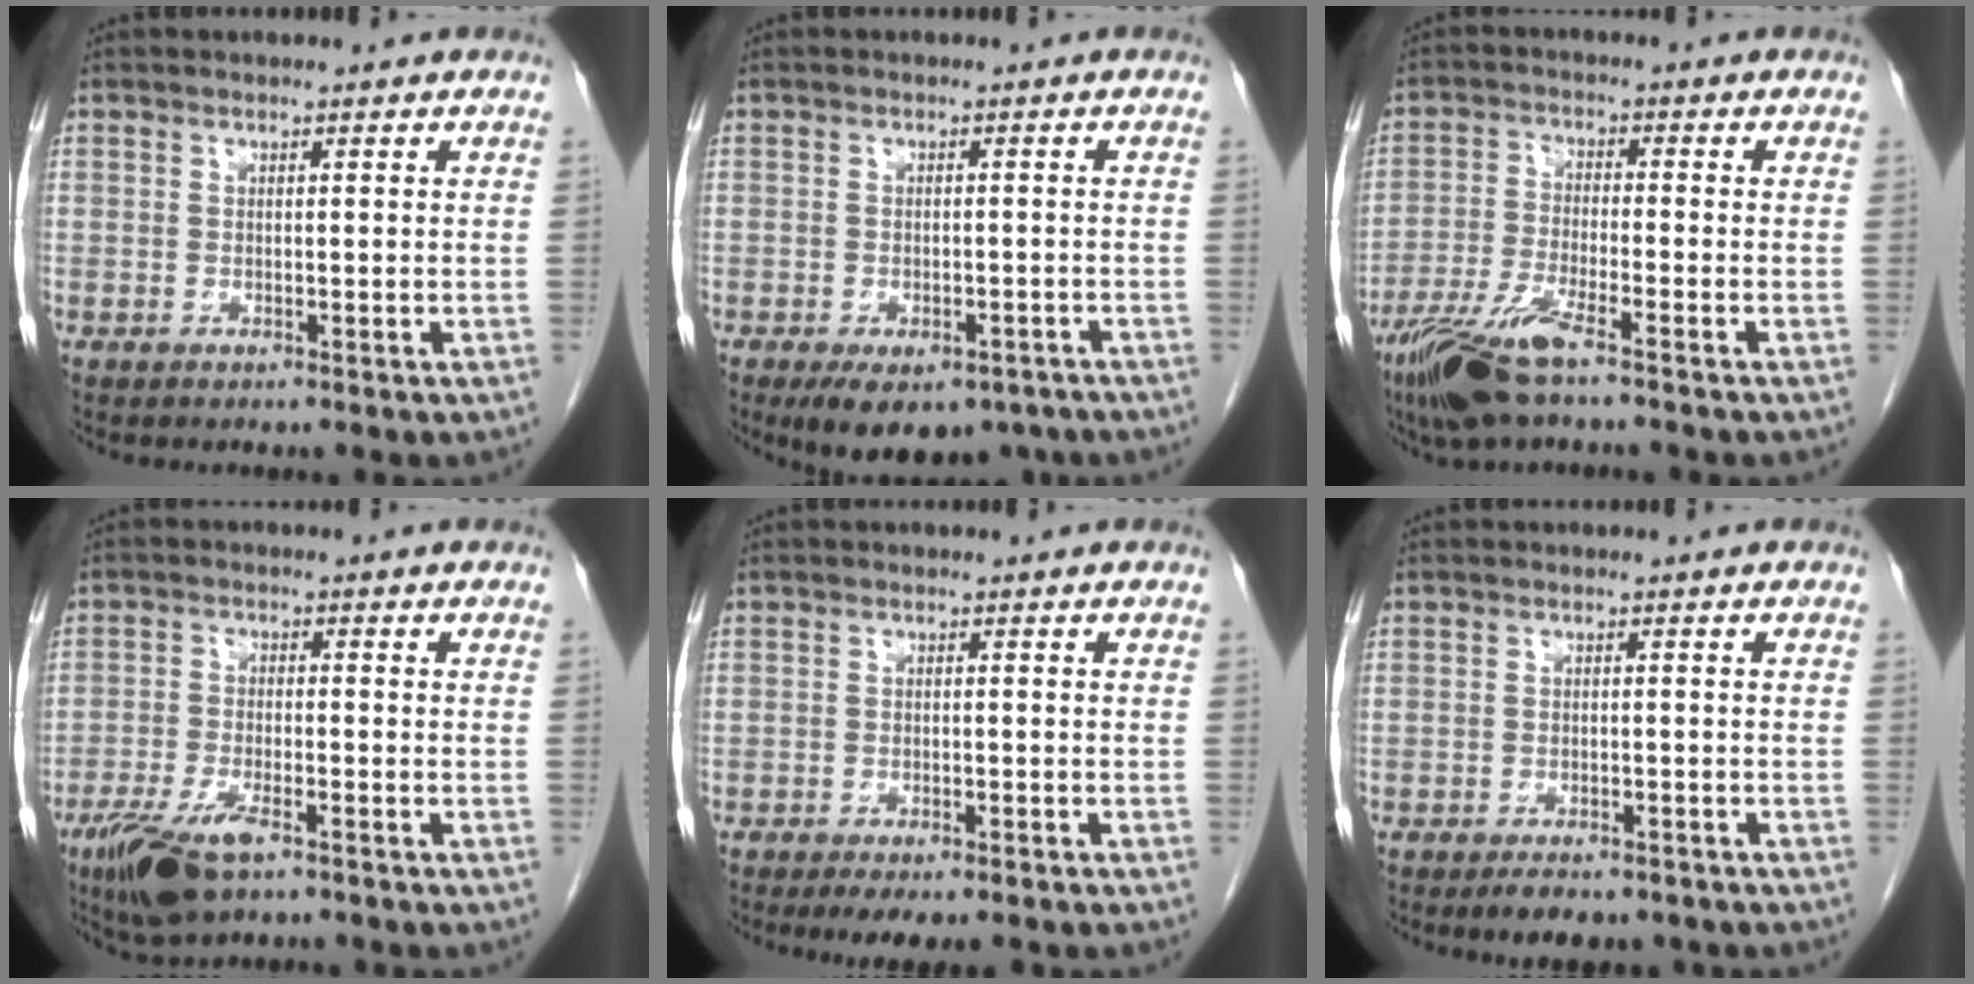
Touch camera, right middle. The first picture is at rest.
{"total": 9.9, "force": [-7.2, 4.7, 5.0], "torque": [-0.066, -0.007, -0.098]}
{"total": 8.4, "force": [-5.7, 0.9, 6.1], "torque": [-0.129, -0.020, -0.111]}
{"total": 7.8, "force": [-5.0, 2.1, 5.6], "torque": [-0.110, -0.014, -0.088]}
{"total": 6.4, "force": [-5.1, 1.4, 3.6], "torque": [-0.046, -0.008, -0.069]}
{"total": 5.3, "force": [-4.3, 1.9, 2.5], "torque": [-0.032, -0.005, -0.055]}